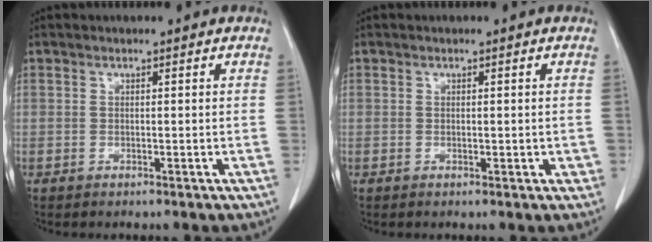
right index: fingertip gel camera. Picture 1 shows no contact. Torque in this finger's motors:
{"motor_torque": [0.00, 0.09, -0.04, 0.01]}